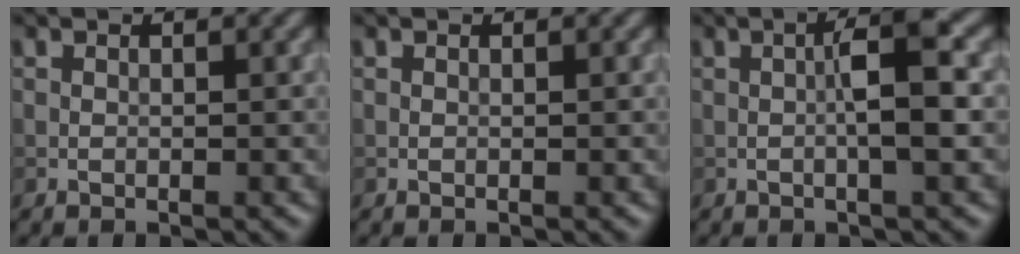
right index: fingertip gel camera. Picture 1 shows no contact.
{"total": 0.0}
{"total": 3.7, "force": [-0.1, 0.4, 3.7], "torque": [-0.064, 0.010, -0.004]}